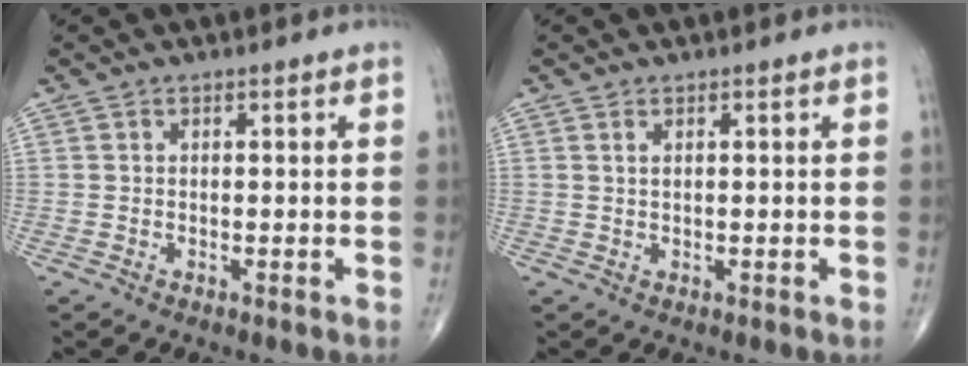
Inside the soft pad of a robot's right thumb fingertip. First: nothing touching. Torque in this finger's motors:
{"motor_torque": [-0.58, 0.16, 0.11, 0.09, -0.01]}